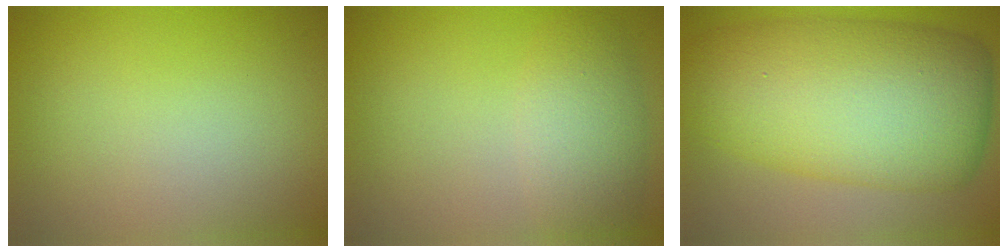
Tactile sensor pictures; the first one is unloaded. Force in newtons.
{"total": 3.2, "press": 3.2, "slide": 0.1}
{"total": 12.7, "press": 12.7, "slide": 0.2}